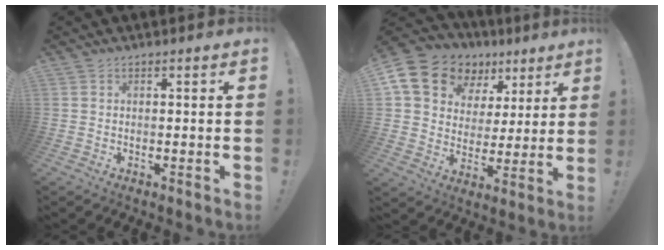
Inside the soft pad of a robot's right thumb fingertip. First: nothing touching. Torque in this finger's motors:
{"motor_torque": [1.89, 2.08, 0.42, -0.10, 0.16]}